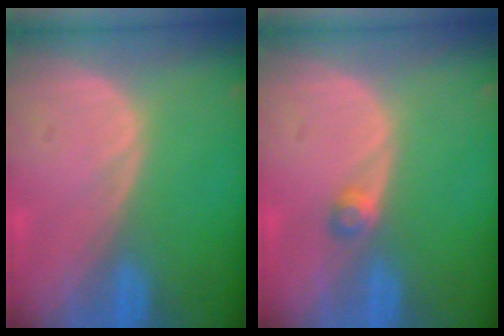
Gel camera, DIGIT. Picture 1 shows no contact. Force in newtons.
{"total": 1.8, "press": 1.6, "slide": 0.8}